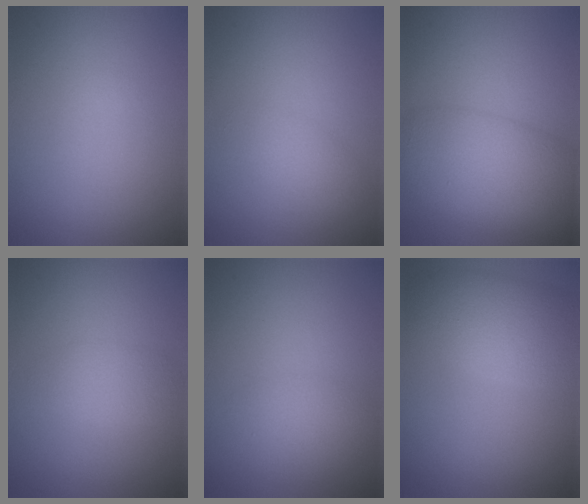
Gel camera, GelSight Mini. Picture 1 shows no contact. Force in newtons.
{"total": 1.7, "press": 1.7, "slide": 0.1}
{"total": 7.1, "press": 7.1, "slide": 0.2}
{"total": 2.0, "press": 2.0, "slide": 0.1}
{"total": 1.6, "press": 1.6, "slide": 0.0}
{"total": 4.8, "press": 4.8, "slide": 0.2}